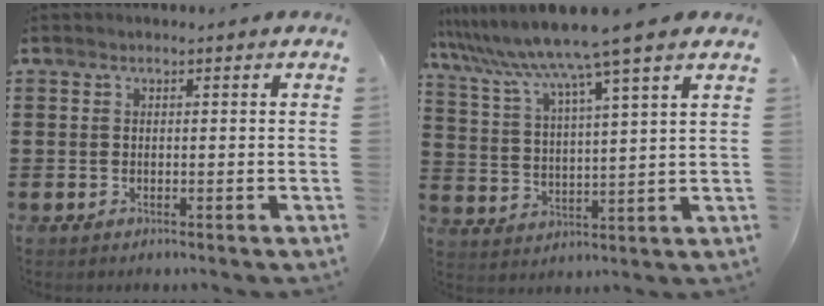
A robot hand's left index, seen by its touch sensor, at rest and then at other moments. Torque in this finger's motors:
{"motor_torque": [2.14, 0.00, 1.05, 0.21]}